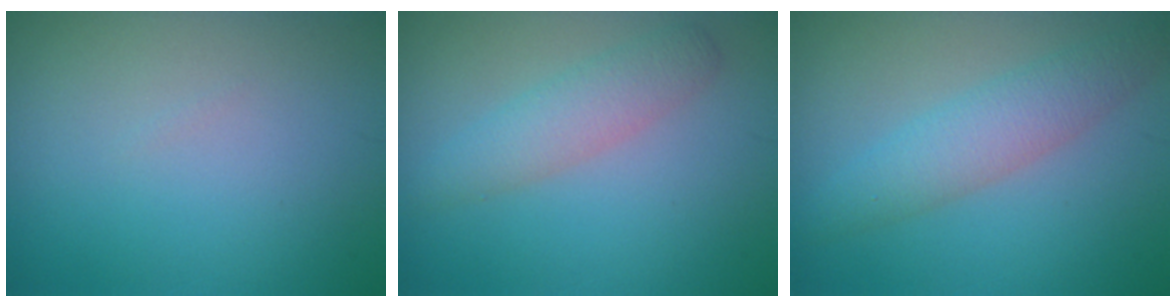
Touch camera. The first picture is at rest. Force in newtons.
{"total": 2.9, "press": 2.9, "slide": 0.1}
{"total": 3.7, "press": 3.7, "slide": 0.1}